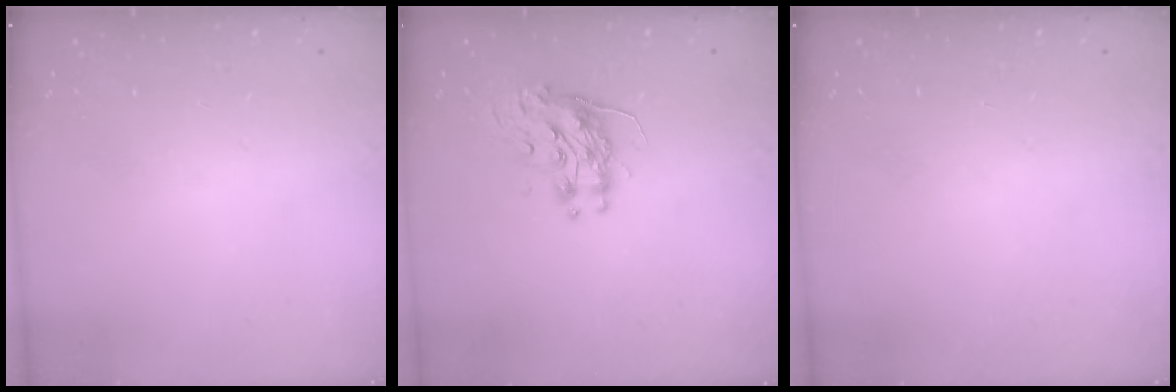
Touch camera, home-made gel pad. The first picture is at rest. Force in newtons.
{"total": 9.2, "press": 9.2, "slide": 0.7}
{"total": 0.0}